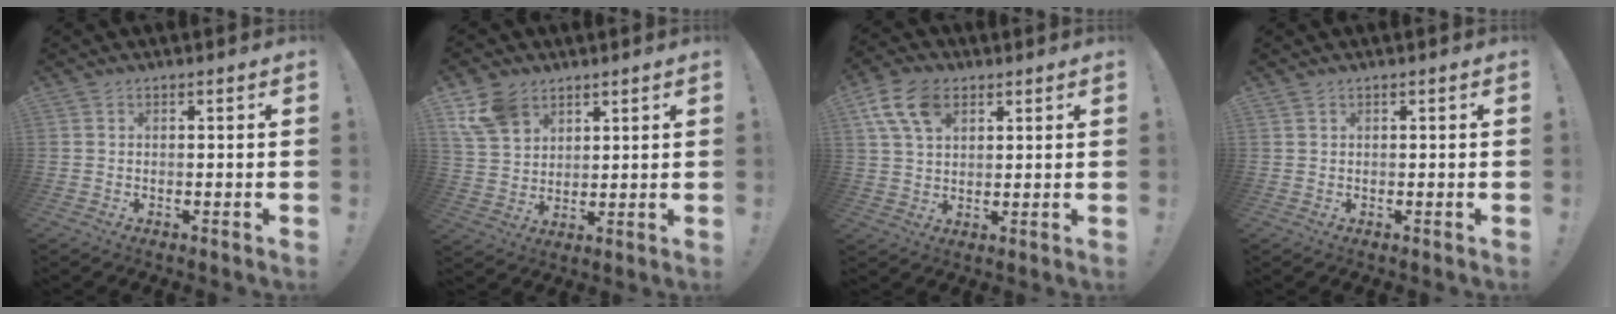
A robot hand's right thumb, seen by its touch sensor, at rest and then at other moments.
{"total": 10.7, "force": [6.4, 7.4, 4.4], "torque": [-0.082, -0.024, 0.131]}
{"total": 11.3, "force": [5.2, 7.2, 7.0], "torque": [-0.125, -0.006, 0.101]}
{"total": 0.0}